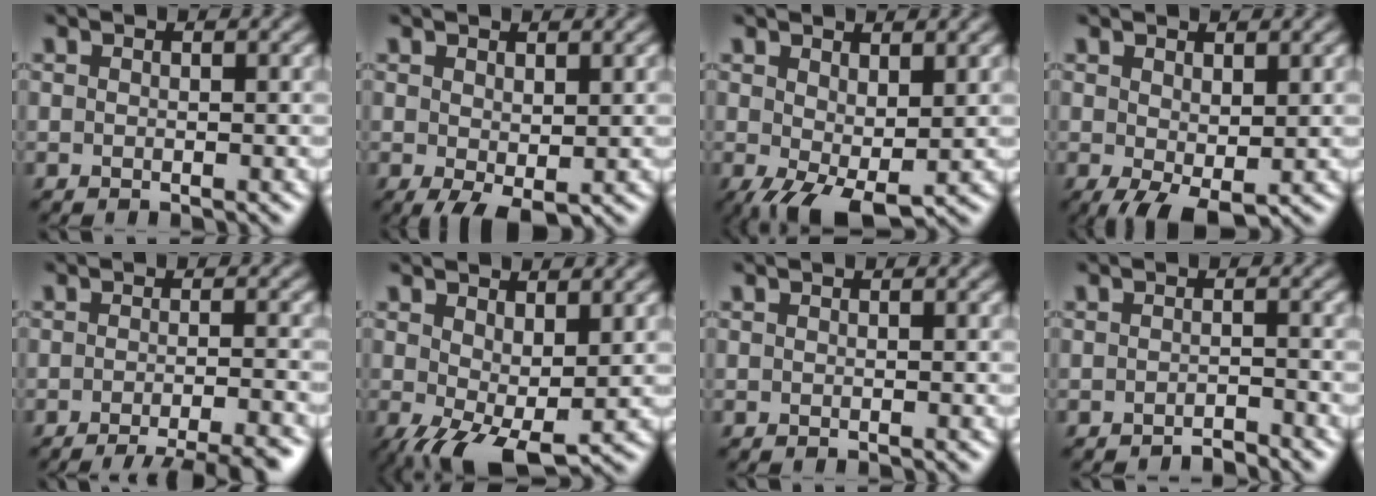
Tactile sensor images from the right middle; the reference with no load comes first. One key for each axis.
{"total": 2.4, "fx": -0.1, "fy": 1.2, "fz": 2.1, "tx": -0.039, "ty": -0.004, "tz": 0.004}
{"total": 4.9, "fx": -0.9, "fy": 2.4, "fz": 4.2, "tx": -0.087, "ty": -0.009, "tz": -0.008}
{"total": 3.4, "fx": -0.3, "fy": 1.7, "fz": 2.9, "tx": -0.059, "ty": -0.003, "tz": -0.001}
{"total": 6.0, "fx": -3.9, "fy": 1.7, "fz": 4.3, "tx": -0.037, "ty": -0.004, "tz": -0.039}
{"total": 5.8, "fx": -1.1, "fy": 2.9, "fz": 5.0, "tx": -0.100, "ty": -0.012, "tz": -0.010}
{"total": 0.0}
{"total": 1.2, "fx": -1.2, "fy": 0.1, "fz": 0.4, "tx": -0.001, "ty": 0.002, "tz": -0.024}